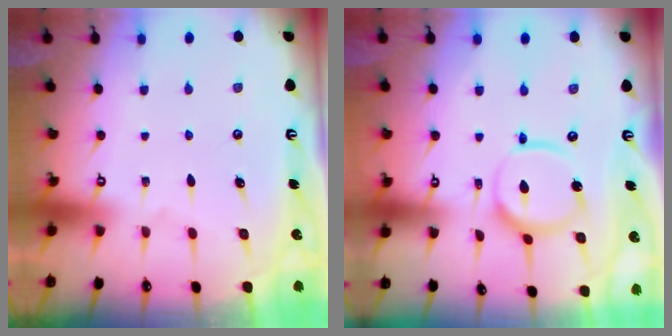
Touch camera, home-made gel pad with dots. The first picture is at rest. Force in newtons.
{"total": 13.0, "press": 12.9, "slide": 1.3}